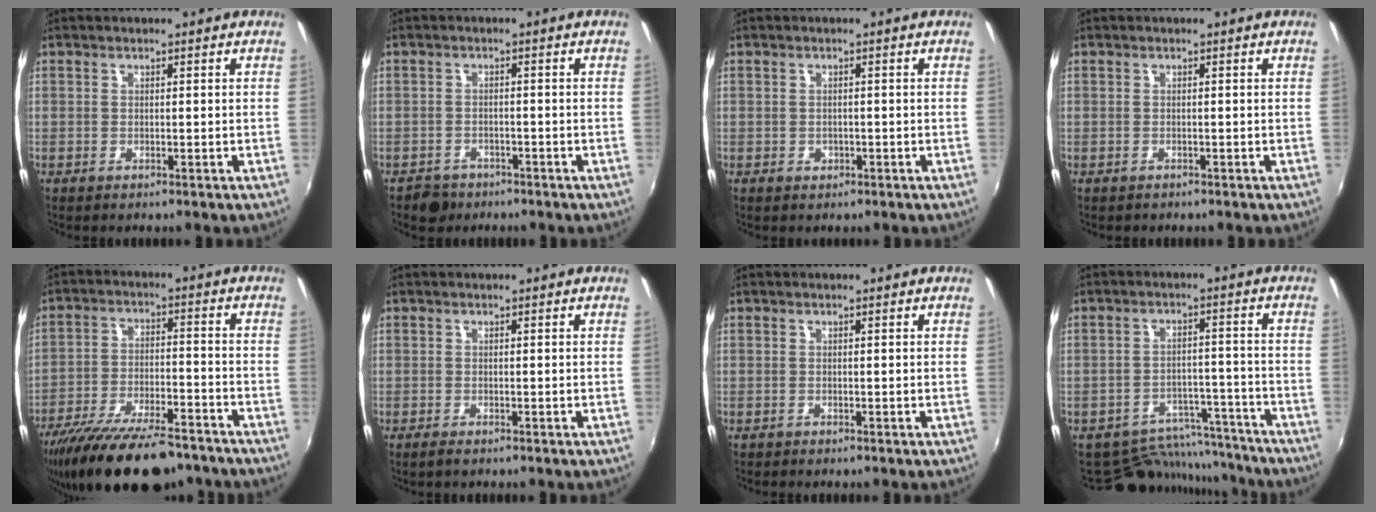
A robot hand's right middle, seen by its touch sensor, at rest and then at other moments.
{"total": 4.0, "force": [-2.9, 2.6, 0.8], "torque": [-0.031, 0.000, -0.047]}
{"total": 1.5, "force": [-0.5, 1.3, 0.4], "torque": [-0.006, -0.002, -0.006]}
{"total": 0.6, "force": [-0.4, 0.4, -0.1], "torque": [0.000, -0.001, -0.005]}
{"total": 20.3, "force": [-16.3, 5.9, 10.5], "torque": [-0.203, -0.038, -0.251]}
{"total": 0.8, "force": [-0.6, 0.3, 0.4], "torque": [-0.009, -0.004, -0.013]}
{"total": 0.0}
{"total": 12.4, "force": [-11.1, 5.0, 2.2], "torque": [-0.048, 0.030, -0.144]}